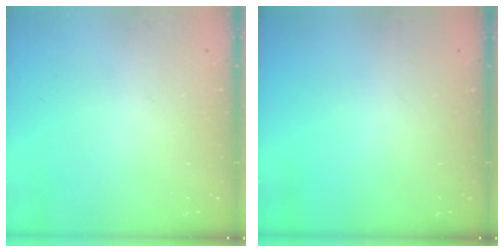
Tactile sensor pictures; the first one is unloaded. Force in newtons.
{"total": 0.0}